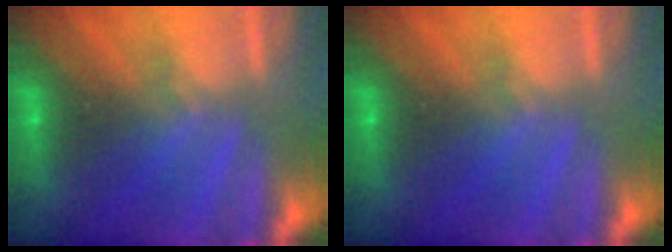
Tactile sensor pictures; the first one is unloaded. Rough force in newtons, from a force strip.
{"total": 0.0}